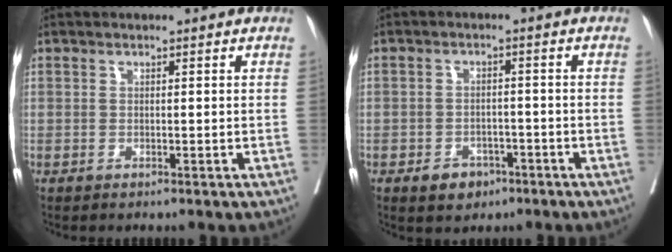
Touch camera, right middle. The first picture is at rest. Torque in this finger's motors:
{"motor_torque": [0.57, -0.52, 0.01, 0.02]}